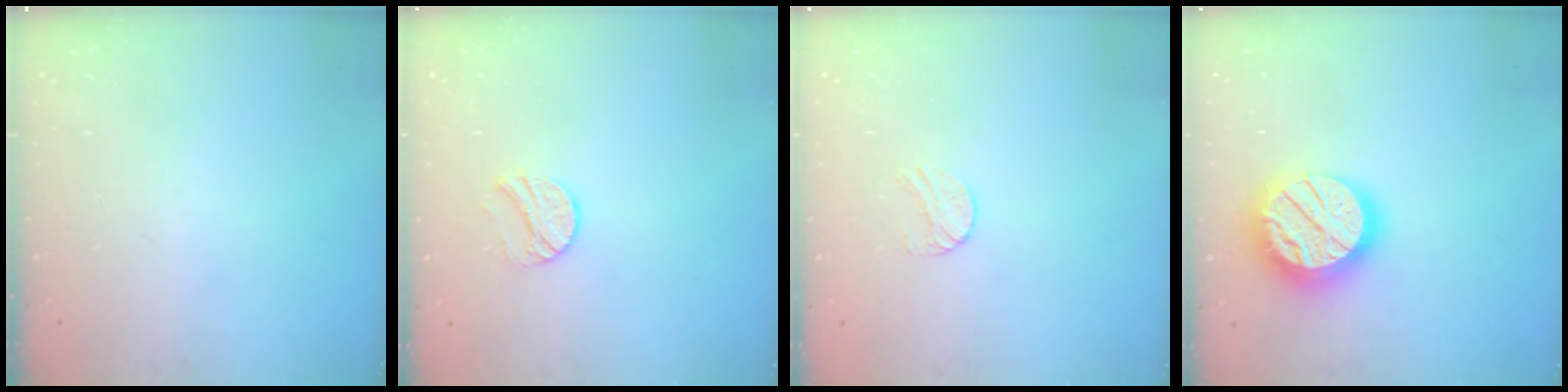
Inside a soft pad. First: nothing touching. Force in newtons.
{"total": 8.5, "press": 8.5, "slide": 0.4}
{"total": 5.5, "press": 5.5, "slide": 0.4}
{"total": 17.7, "press": 17.7, "slide": 1.1}